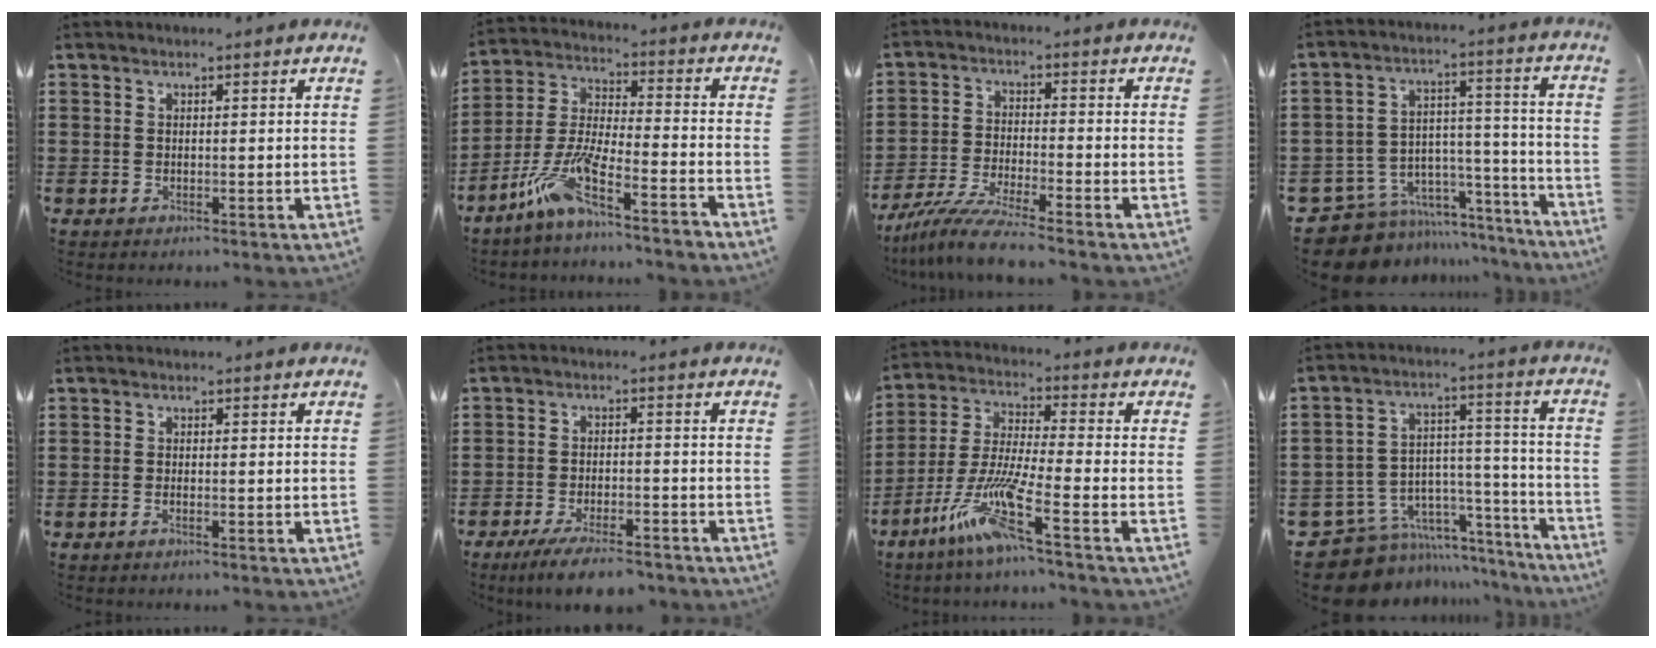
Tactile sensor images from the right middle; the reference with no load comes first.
{"total": 9.5, "force": [-7.3, 0.6, 6.0], "torque": [-0.141, -0.010, -0.148]}
{"total": 7.2, "force": [-6.3, -0.2, 3.4], "torque": [-0.083, -0.016, -0.126]}
{"total": 9.3, "force": [-7.8, 4.6, 1.9], "torque": [-0.052, 0.014, -0.147]}
{"total": 0.6, "force": [-0.4, 0.0, 0.5], "torque": [-0.010, -0.002, -0.008]}
{"total": 5.7, "force": [-4.9, 0.6, 2.9], "torque": [-0.058, -0.007, -0.092]}
{"total": 10.5, "force": [-6.6, 0.6, 8.1], "torque": [-0.184, -0.019, -0.137]}
{"total": 10.0, "force": [-8.1, 5.4, 2.4], "torque": [-0.066, 0.009, -0.151]}